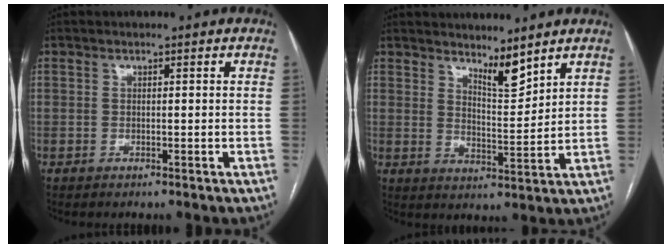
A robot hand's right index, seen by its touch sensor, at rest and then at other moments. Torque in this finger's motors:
{"motor_torque": [0.00, 0.15, 0.02, 0.03]}